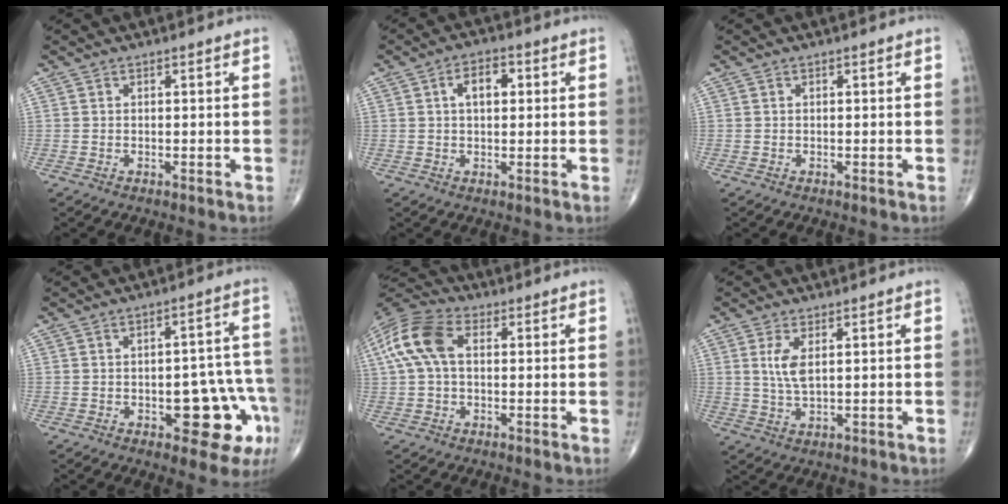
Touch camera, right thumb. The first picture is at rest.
{"total": 5.5, "force": [1.3, 3.1, 4.4], "torque": [-0.064, 0.009, 0.017]}
{"total": 0.0}
{"total": 12.8, "force": [-4.6, 5.9, 10.4], "torque": [-0.083, 0.039, -0.047]}
{"total": 11.1, "force": [1.9, 6.7, 8.6], "torque": [-0.195, 0.032, 0.030]}
{"total": 4.6, "force": [1.3, 1.7, 4.0], "torque": [-0.088, -0.009, 0.033]}